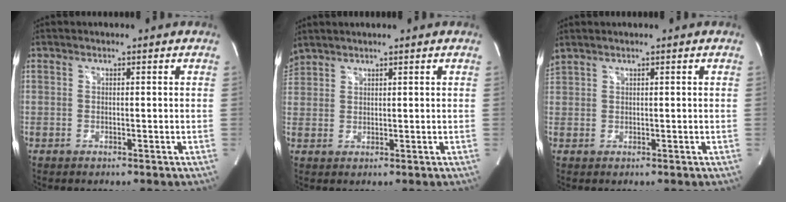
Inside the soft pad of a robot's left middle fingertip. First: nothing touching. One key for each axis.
{"total": 3.8, "fx": 3.6, "fy": 0.5, "fz": 1.1, "tx": -0.035, "ty": 0.031, "tz": 0.075}
{"total": 2.0, "fx": 1.7, "fy": 0.0, "fz": 1.1, "tx": -0.045, "ty": 0.030, "tz": 0.046}